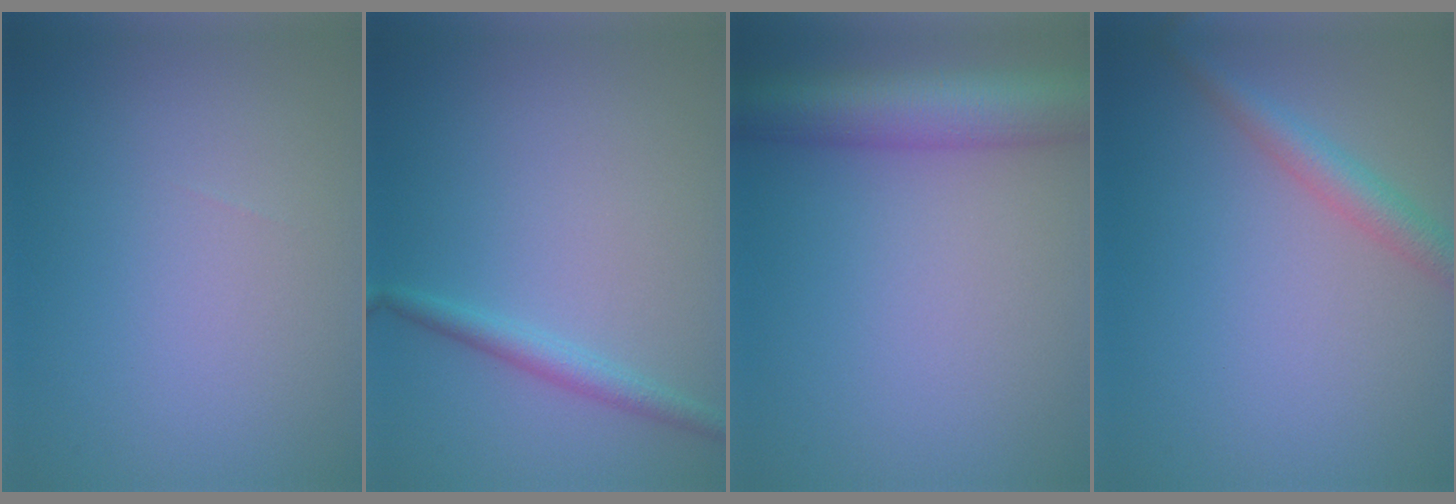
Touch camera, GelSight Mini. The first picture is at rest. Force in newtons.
{"total": 1.9, "press": 1.9, "slide": 0.2}
{"total": 7.8, "press": 7.8, "slide": 0.3}
{"total": 2.8, "press": 2.8, "slide": 0.1}